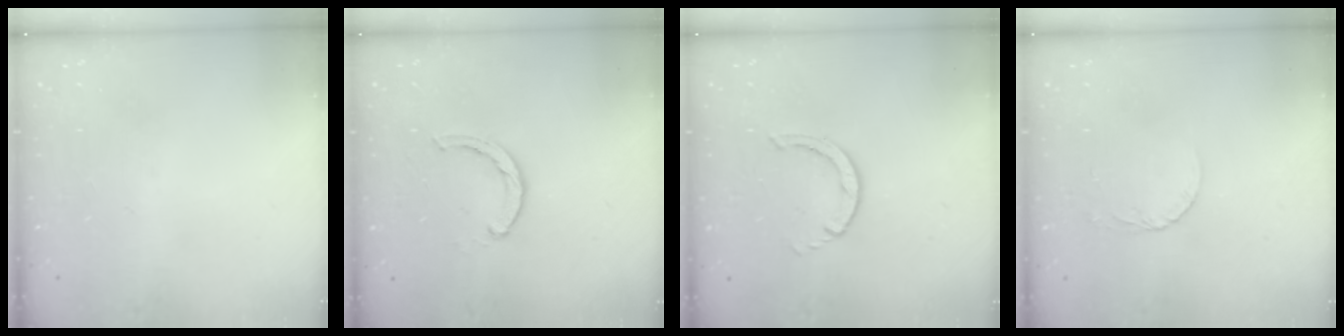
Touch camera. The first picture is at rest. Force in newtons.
{"total": 2.4, "press": 2.4, "slide": 0.4}
{"total": 0.6, "press": 0.6, "slide": 0.1}
{"total": 2.6, "press": 2.6, "slide": 0.1}